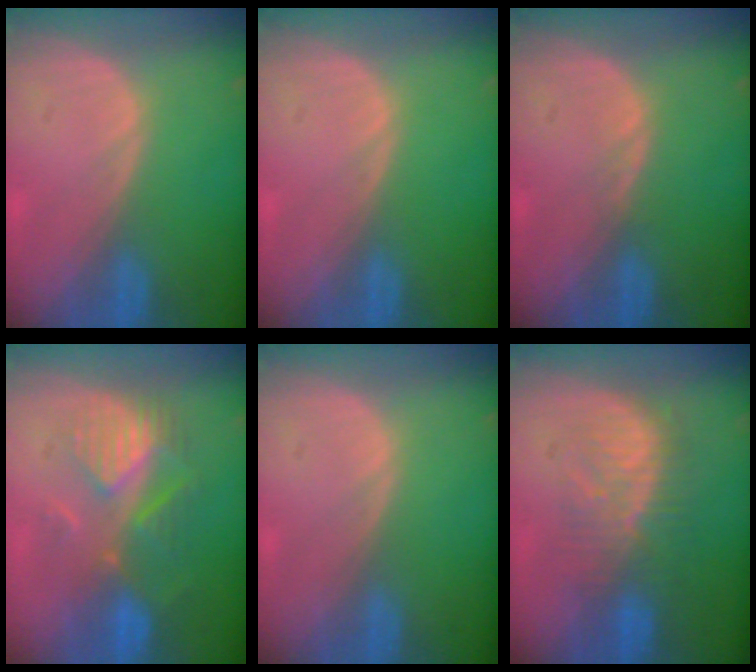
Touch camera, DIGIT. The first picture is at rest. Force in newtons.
{"total": 0.0}
{"total": 0.7, "press": 0.7, "slide": 0.2}
{"total": 8.3, "press": 8.0, "slide": 2.3}
{"total": 0.0}
{"total": 8.2, "press": 8.0, "slide": 1.6}